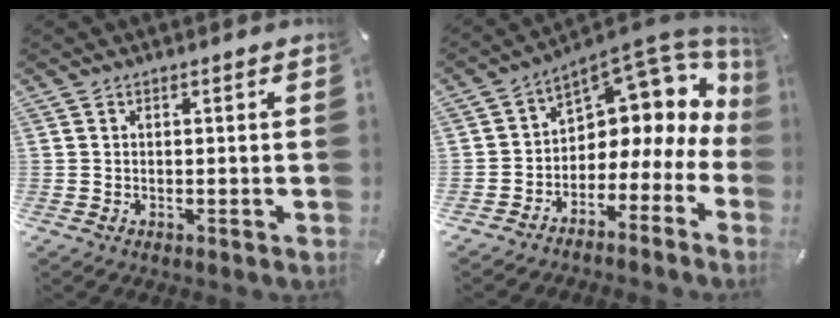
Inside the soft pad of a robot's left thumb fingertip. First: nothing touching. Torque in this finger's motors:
{"motor_torque": [-0.12, 1.10, 0.69, 0.84, 0.07]}